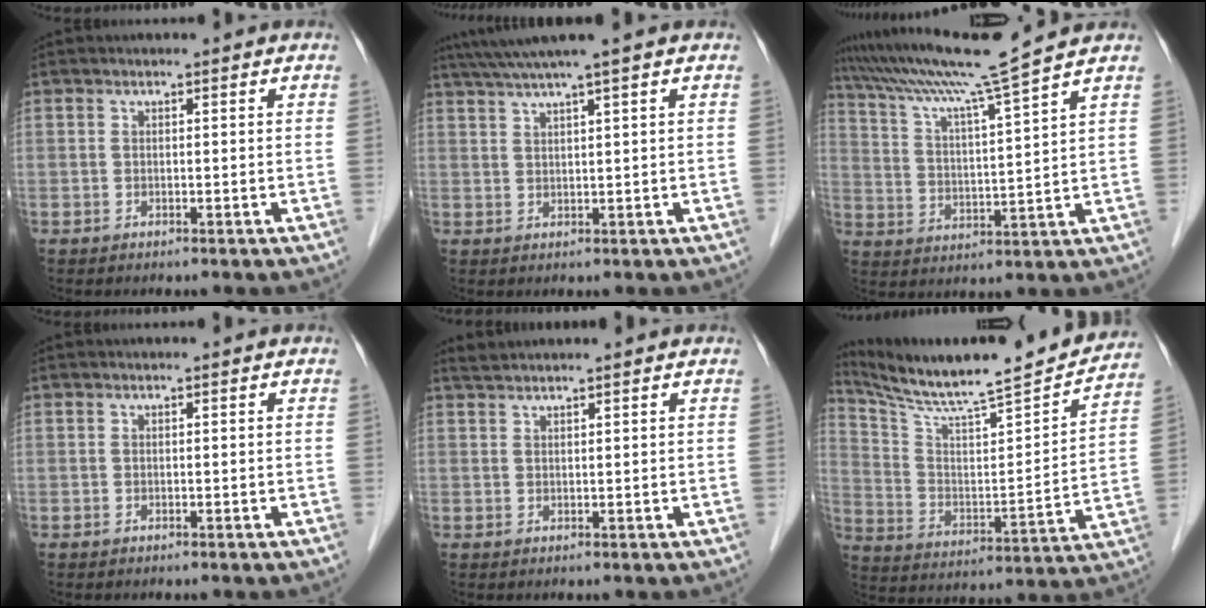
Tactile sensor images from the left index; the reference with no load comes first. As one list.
[{"total": 5.5, "force": [4.1, -1.4, 3.3], "torque": [-0.061, 0.021, 0.077]}, {"total": 12.3, "force": [10.5, -3.3, 5.4], "torque": [-0.103, -0.014, 0.183]}, {"total": 0.0}, {"total": 3.0, "force": [2.8, -0.3, 1.1], "torque": [-0.012, 0.028, 0.052]}, {"total": 22.2, "force": [20.2, 0.5, 9.2], "torque": [-0.160, -0.034, 0.306]}]